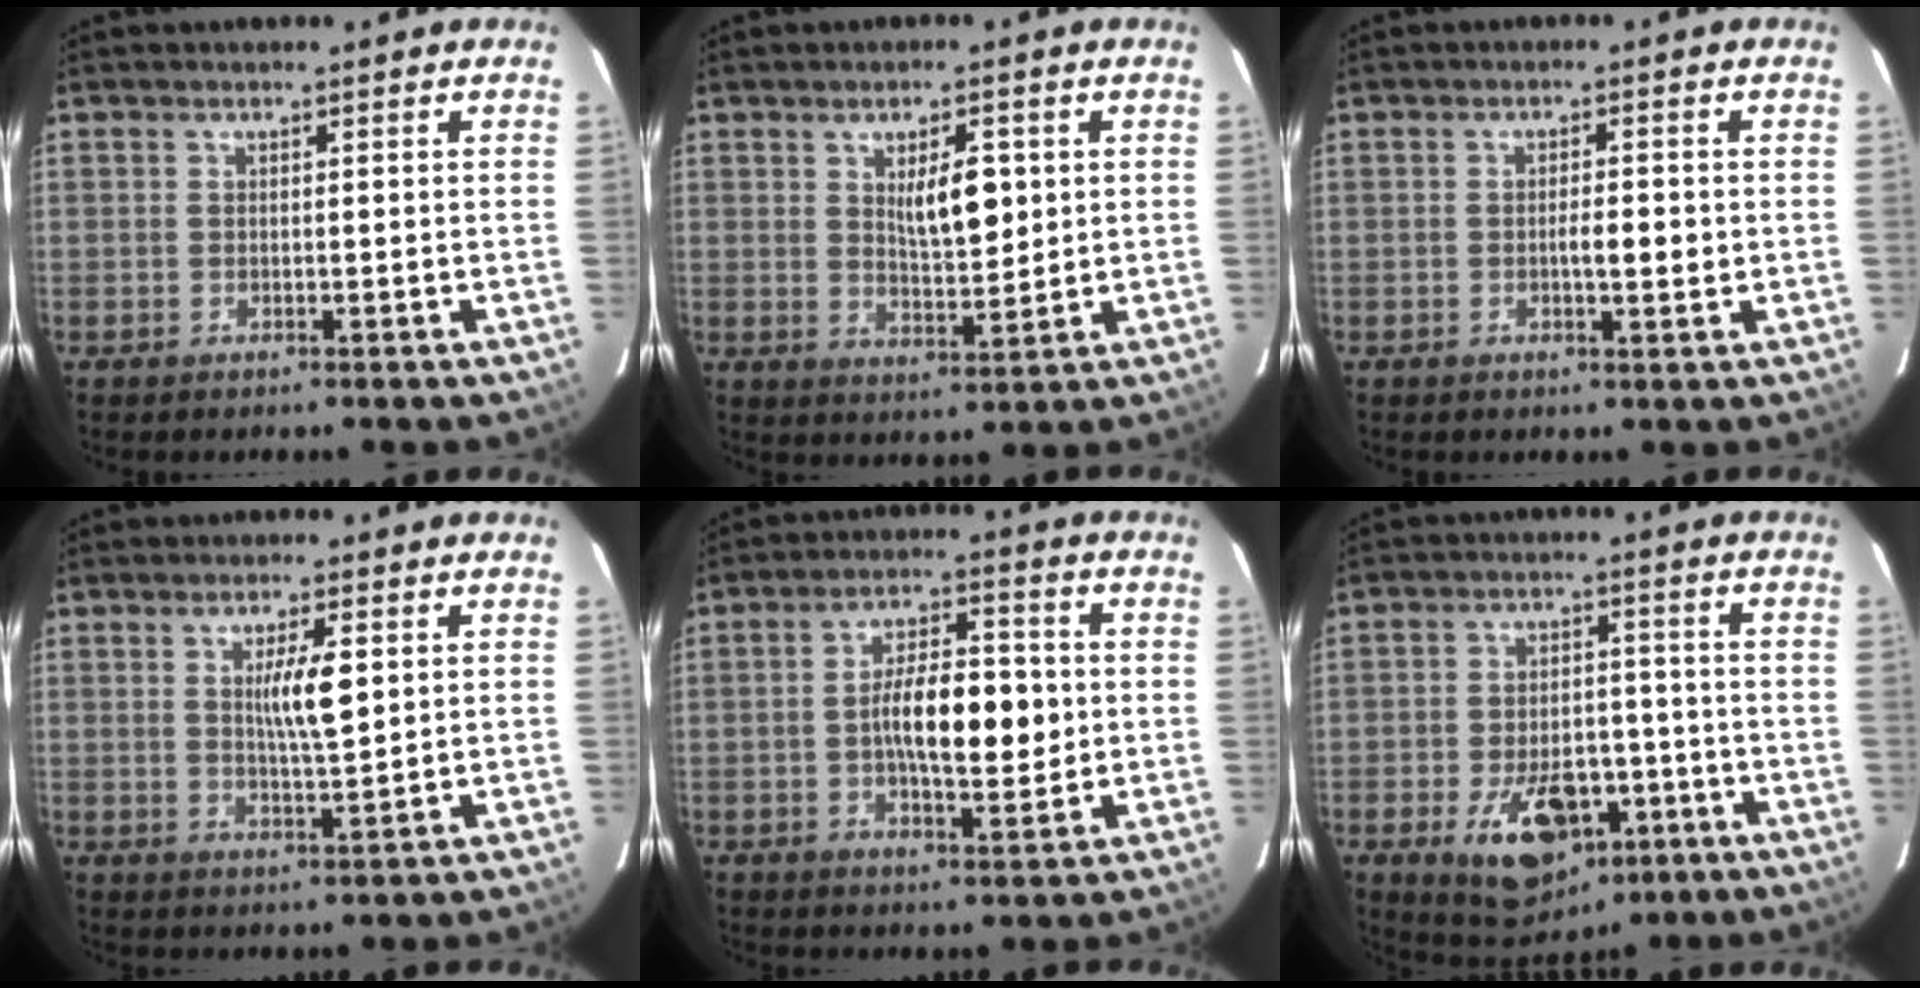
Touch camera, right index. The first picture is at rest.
{"total": 6.5, "force": [1.7, 2.2, 5.8], "torque": [-0.095, -0.003, 0.035]}
{"total": 3.1, "force": [-0.4, 0.6, 3.0], "torque": [-0.049, 0.000, -0.005]}
{"total": 5.7, "force": [1.4, 0.7, 5.5], "torque": [-0.094, -0.004, 0.025]}
{"total": 10.8, "force": [-0.4, 3.7, 10.2], "torque": [-0.176, 0.011, -0.007]}
{"total": 12.2, "force": [-5.5, 6.8, 8.5], "torque": [-0.139, 0.001, -0.077]}